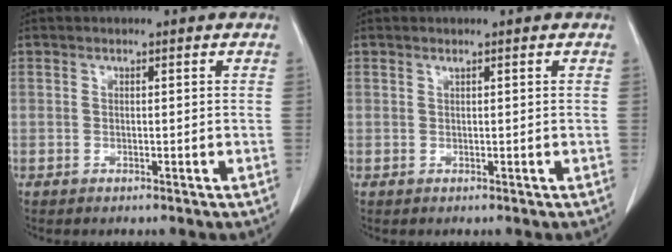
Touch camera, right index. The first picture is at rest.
{"total": 0.0}